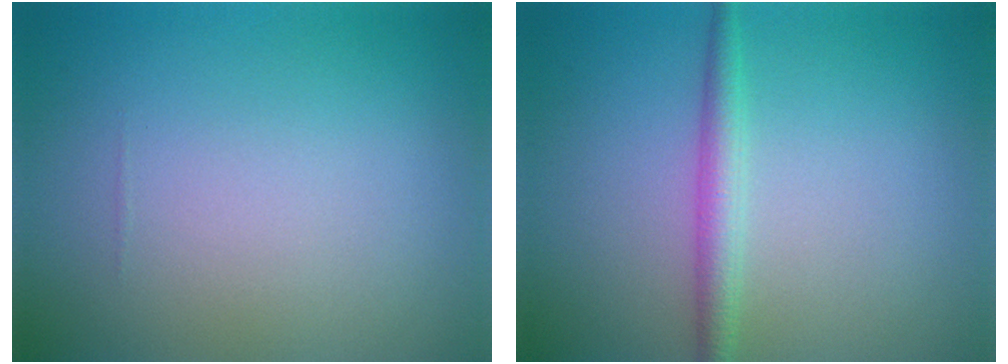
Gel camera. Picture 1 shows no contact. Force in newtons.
{"total": 2.2, "press": 2.2, "slide": 0.0}